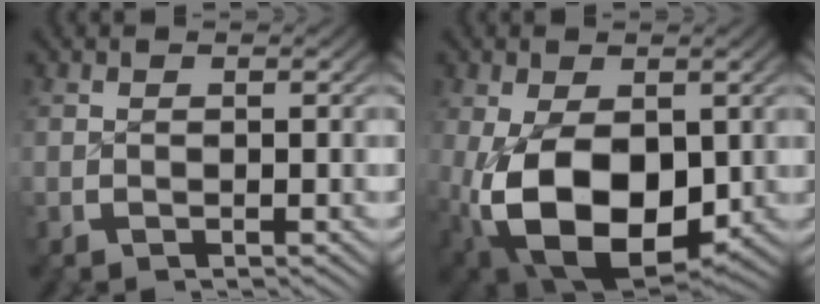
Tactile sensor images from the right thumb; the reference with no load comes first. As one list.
[{"total": 14.9, "force": [-3.2, 9.5, 11.1], "torque": [-0.241, -0.070, -0.013]}]